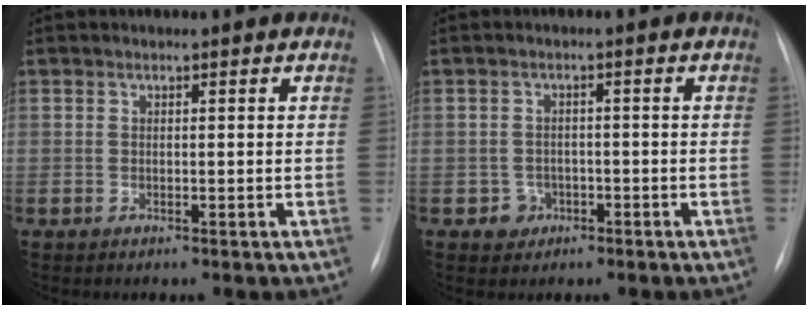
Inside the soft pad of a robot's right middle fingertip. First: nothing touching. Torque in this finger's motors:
{"motor_torque": [-0.29, 0.09, -0.02, -0.01]}